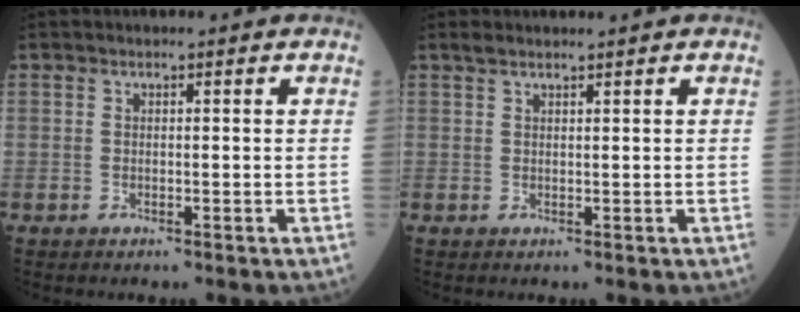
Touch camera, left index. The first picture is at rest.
{"total": 2.4, "force": [2.1, 0.1, 1.1], "torque": [-0.020, 0.021, 0.039]}